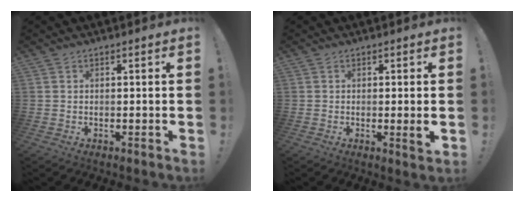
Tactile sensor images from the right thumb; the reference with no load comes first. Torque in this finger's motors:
{"motor_torque": [-0.13, 0.12, -0.06, 0.08, 0.01]}